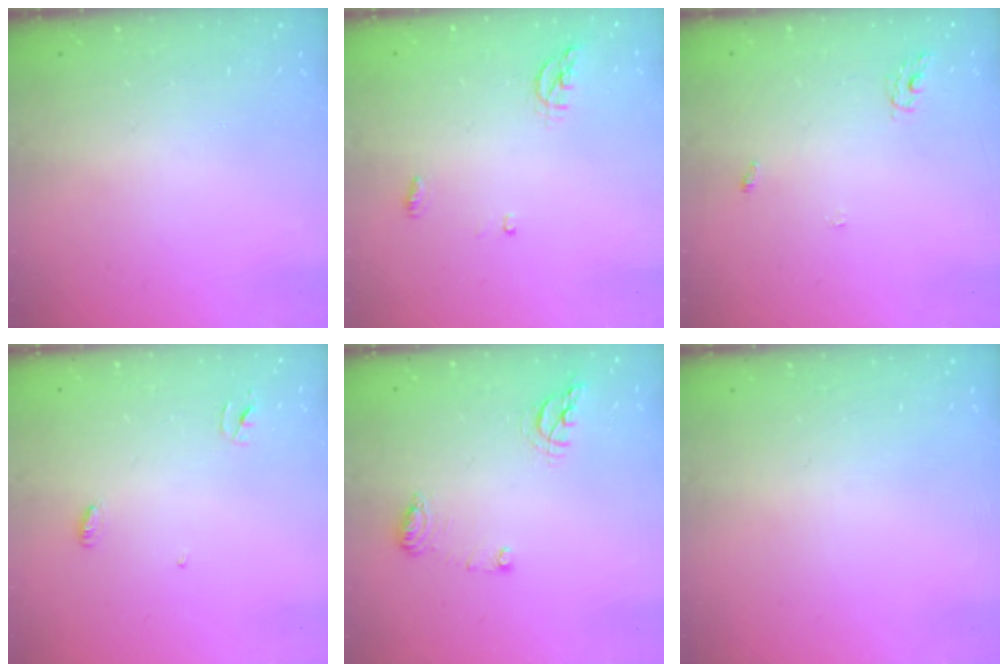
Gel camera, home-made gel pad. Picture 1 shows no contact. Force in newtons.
{"total": 4.5, "press": 4.3, "slide": 1.2}
{"total": 3.3, "press": 3.3, "slide": 0.2}
{"total": 3.2, "press": 3.2, "slide": 0.3}
{"total": 8.1, "press": 8.1, "slide": 0.4}
{"total": 0.0}